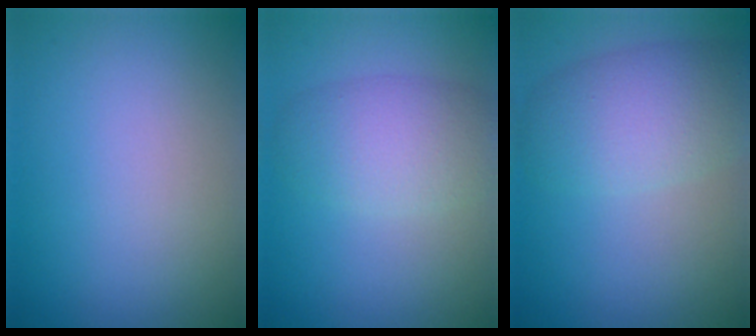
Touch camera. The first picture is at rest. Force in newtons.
{"total": 4.4, "press": 4.4, "slide": 0.4}
{"total": 5.4, "press": 5.4, "slide": 0.3}